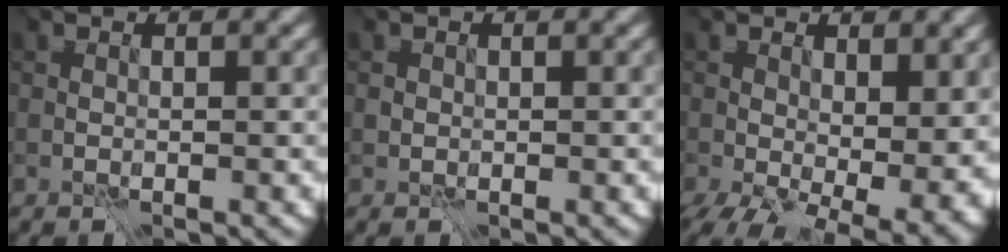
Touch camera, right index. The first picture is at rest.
{"total": 0.7, "force": [0.0, 0.7, 0.1], "torque": [-0.011, 0.001, 0.001]}
{"total": 10.0, "force": [-0.2, 6.8, 7.4], "torque": [-0.100, -0.014, 0.043]}